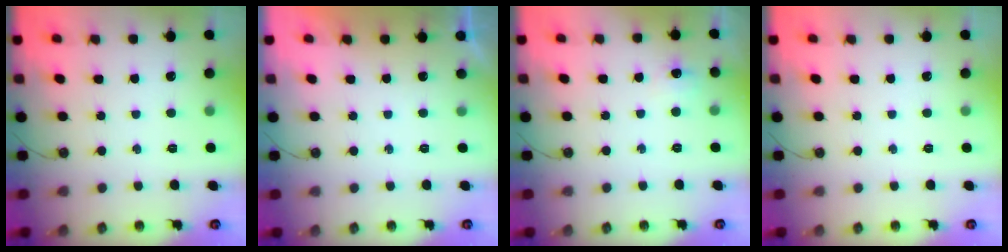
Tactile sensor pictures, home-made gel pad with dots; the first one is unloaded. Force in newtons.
{"total": 0.0}
{"total": 6.7, "press": 6.7, "slide": 0.7}
{"total": 0.0}